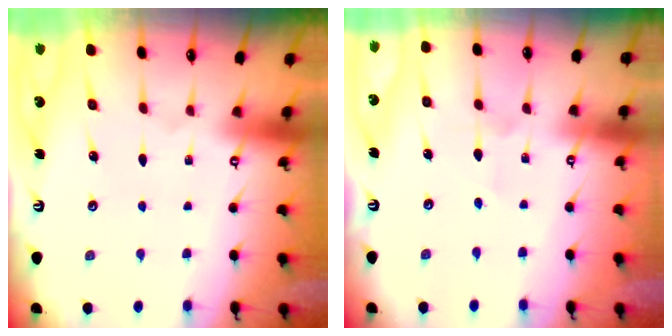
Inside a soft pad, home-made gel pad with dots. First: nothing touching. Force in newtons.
{"total": 2.8, "press": 2.6, "slide": 0.9}